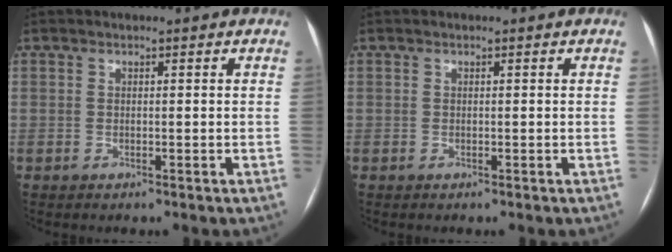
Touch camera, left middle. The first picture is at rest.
{"total": 0.0}